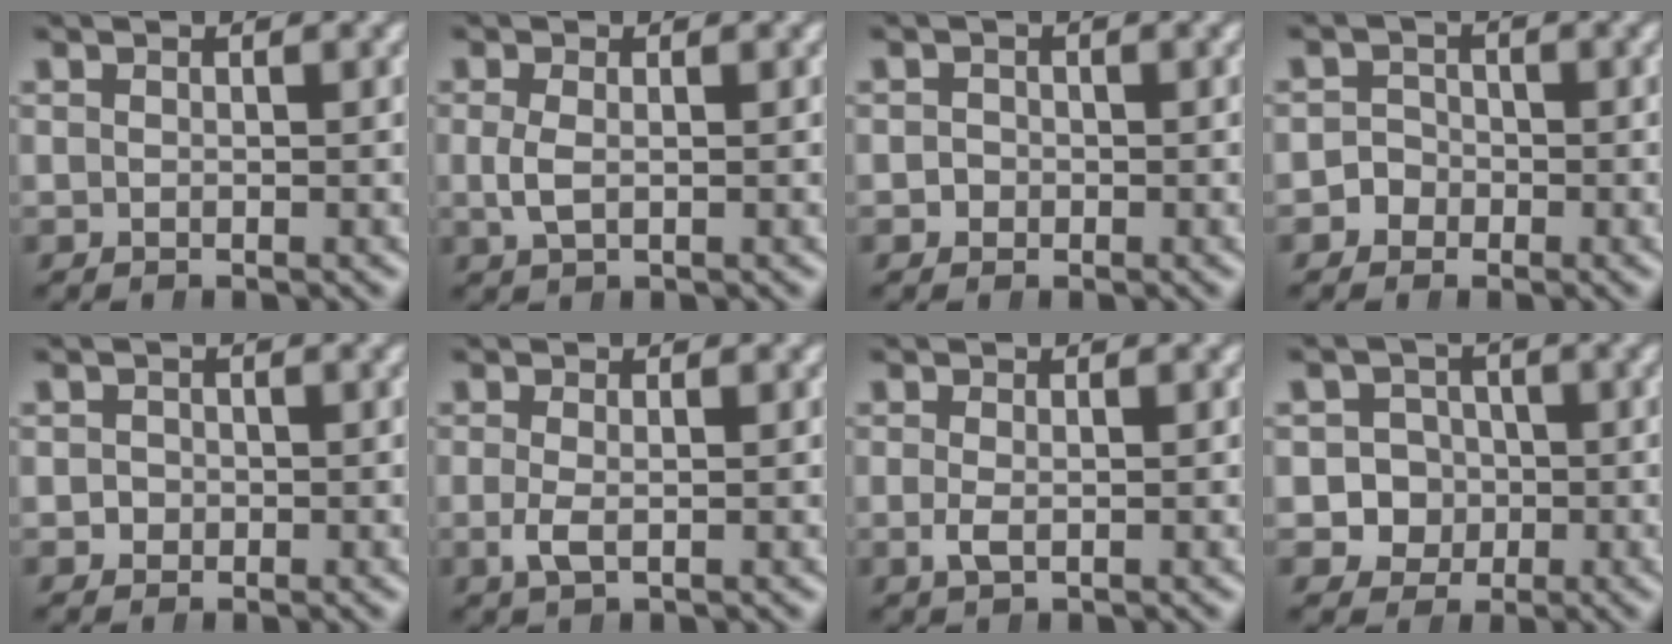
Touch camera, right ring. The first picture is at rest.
{"total": 1.4, "force": [-0.1, 0.5, 1.3], "torque": [-0.045, -0.017, 0.008]}
{"total": 0.9, "force": [-0.4, 0.7, -0.4], "torque": [0.003, -0.011, -0.006]}
{"total": 2.7, "force": [-1.0, 2.5, 0.2], "torque": [-0.016, -0.007, -0.023]}
{"total": 1.0, "force": [-0.3, 0.9, -0.3], "torque": [-0.002, -0.010, -0.006]}
{"total": 1.5, "force": [-0.6, 0.4, 1.3], "torque": [-0.043, -0.020, -0.004]}
{"total": 1.0, "force": [-0.5, 0.3, 0.9], "torque": [-0.033, -0.019, -0.002]}
{"total": 8.6, "force": [-1.7, 8.2, 1.9], "torque": [-0.074, -0.036, -0.026]}